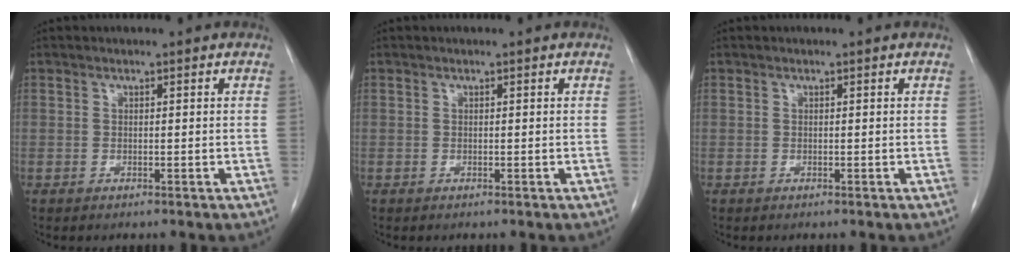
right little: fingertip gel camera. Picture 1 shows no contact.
{"total": 0.0}
{"total": 0.0}